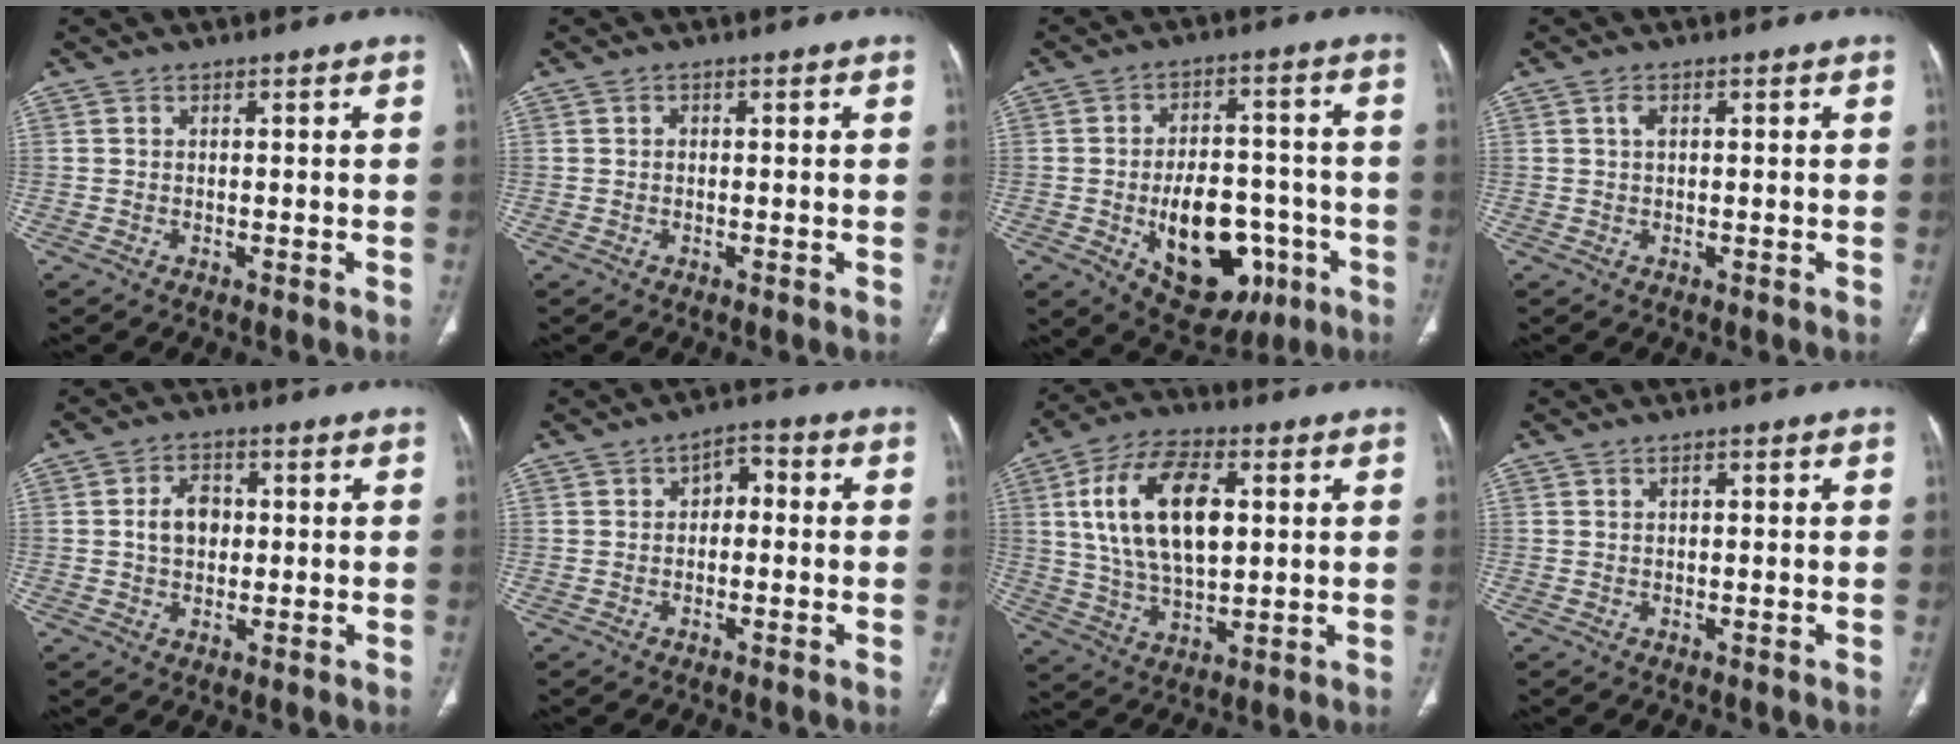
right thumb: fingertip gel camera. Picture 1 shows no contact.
{"total": 0.7, "force": [0.2, 0.5, 0.4], "torque": [-0.007, 0.005, 0.003]}
{"total": 18.3, "force": [-5.7, 11.0, 13.6], "torque": [-0.158, 0.031, -0.063]}
{"total": 1.6, "force": [0.6, 0.8, 1.2], "torque": [-0.025, 0.006, 0.012]}
{"total": 5.6, "force": [0.5, 4.1, 3.9], "torque": [-0.055, 0.009, 0.005]}
{"total": 4.1, "force": [0.3, 2.7, 3.1], "torque": [-0.028, 0.017, -0.007]}
{"total": 18.4, "force": [4.1, 9.7, 15.1], "torque": [-0.268, 0.000, 0.076]}
{"total": 1.1, "force": [0.5, 0.5, 0.9], "torque": [-0.016, 0.003, 0.008]}